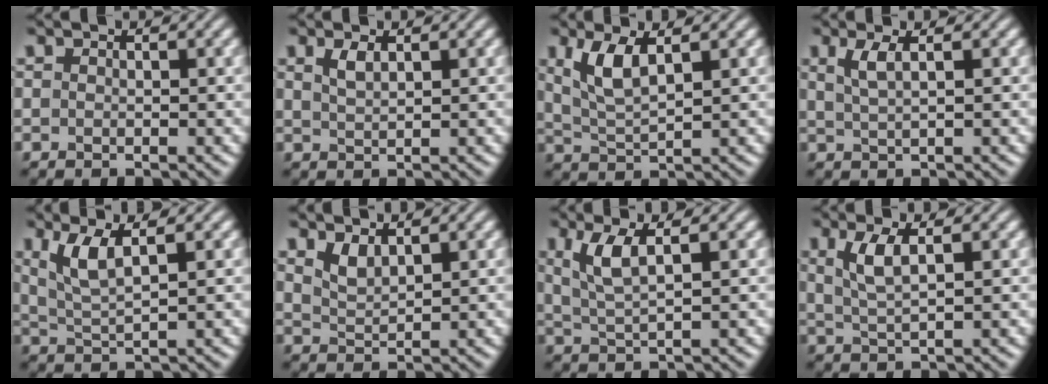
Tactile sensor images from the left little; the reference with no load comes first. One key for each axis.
{"total": 1.5, "fx": 0.9, "fy": 0.5, "fz": 1.1, "tx": -0.024, "ty": 0.001, "tz": 0.020}
{"total": 3.7, "fx": 1.7, "fy": 1.2, "fz": 3.1, "tx": -0.072, "ty": -0.002, "tz": 0.038}
{"total": 2.2, "fx": 0.9, "fy": 0.7, "fz": 1.9, "tx": -0.034, "ty": 0.001, "tz": 0.017}
{"total": 3.6, "fx": 1.6, "fy": 0.9, "fz": 3.1, "tx": -0.068, "ty": -0.003, "tz": 0.037}
{"total": 1.7, "fx": 1.3, "fy": 0.6, "fz": 1.0, "tx": -0.024, "ty": -0.006, "tz": 0.031}
{"total": 3.5, "fx": 1.4, "fy": 0.9, "fz": 3.2, "tx": -0.069, "ty": -0.001, "tz": 0.032}
{"total": 2.9, "fx": 1.1, "fy": 0.8, "fz": 2.6, "tx": -0.054, "ty": -0.002, "tz": 0.024}